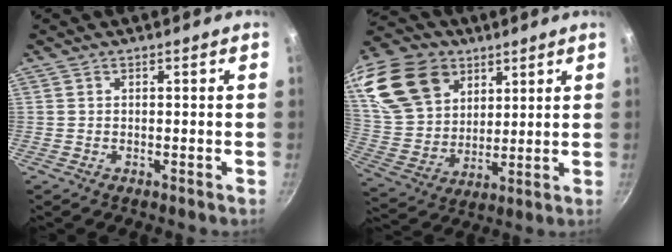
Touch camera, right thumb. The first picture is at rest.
{"total": 24.1, "force": [12.4, 16.9, 11.9], "torque": [-0.243, -0.019, 0.240]}